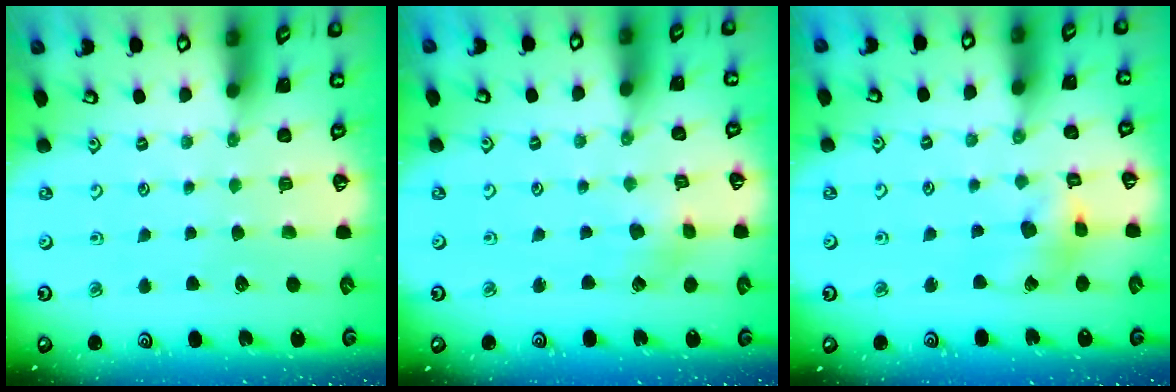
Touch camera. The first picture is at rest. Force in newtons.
{"total": 3.0, "press": 3.0, "slide": 0.2}
{"total": 9.9, "press": 9.8, "slide": 1.1}